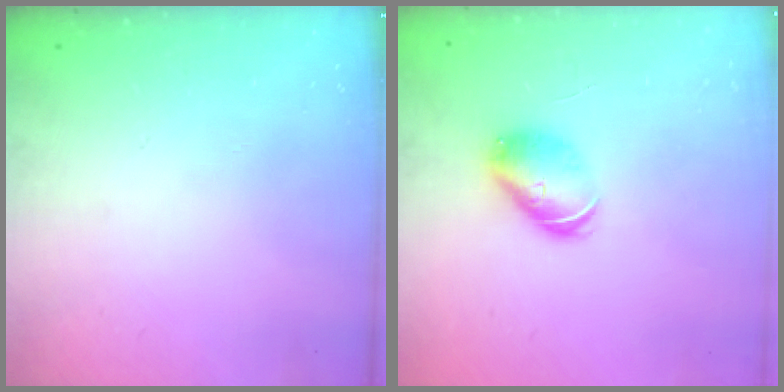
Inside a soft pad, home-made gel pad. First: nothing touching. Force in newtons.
{"total": 8.3, "press": 8.2, "slide": 0.9}